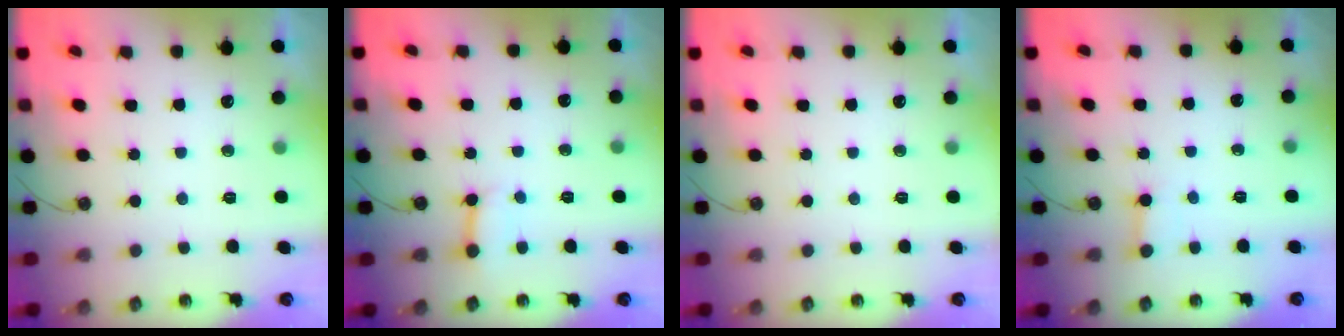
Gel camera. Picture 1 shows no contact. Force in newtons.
{"total": 4.0, "press": 4.0, "slide": 0.4}
{"total": 0.0}
{"total": 3.0, "press": 3.0, "slide": 0.2}